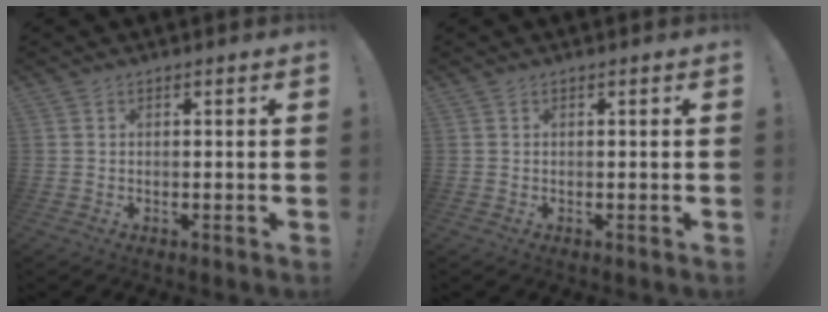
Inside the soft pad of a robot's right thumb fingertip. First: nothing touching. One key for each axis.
{"total": 0.0}